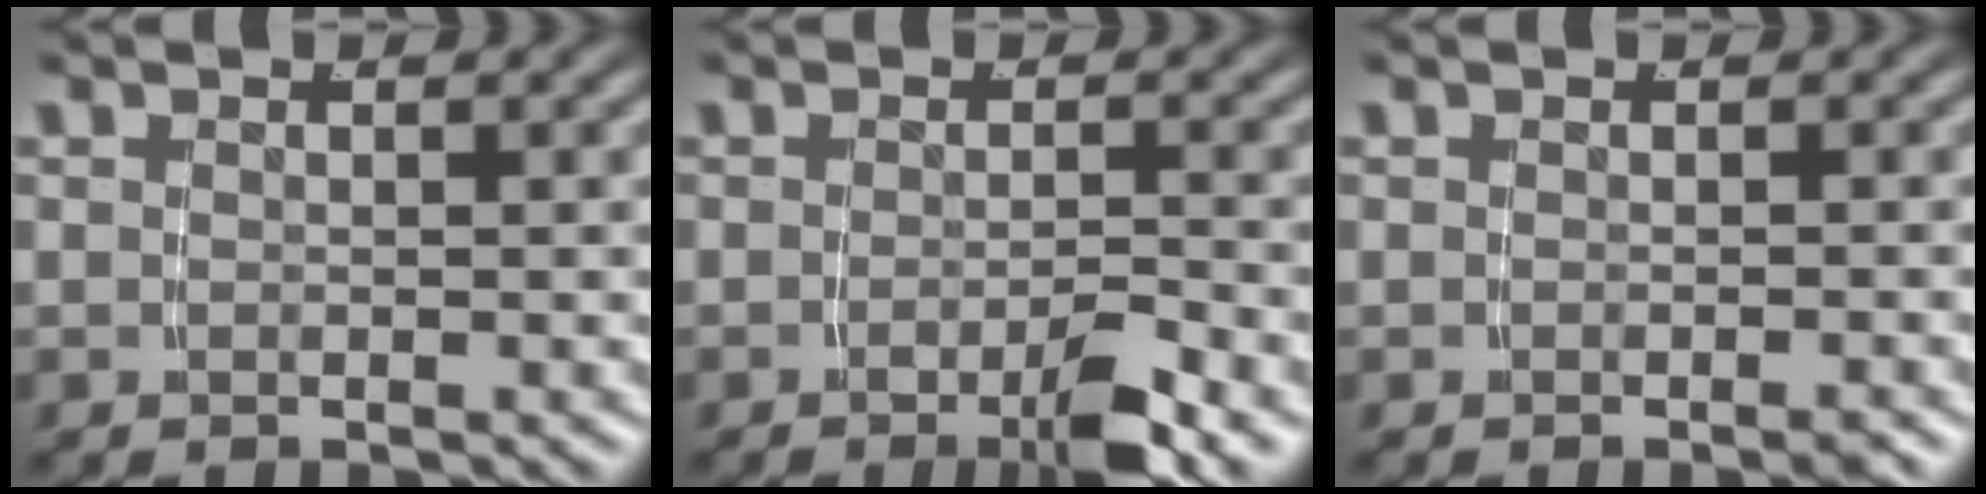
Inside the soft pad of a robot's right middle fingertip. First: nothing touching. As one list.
[{"total": 3.2, "force": [-2.1, 0.1, 2.5], "torque": [-0.032, 0.001, -0.039]}, {"total": 0.6, "force": [-0.4, 0.0, 0.4], "torque": [-0.003, 0.007, -0.012]}]